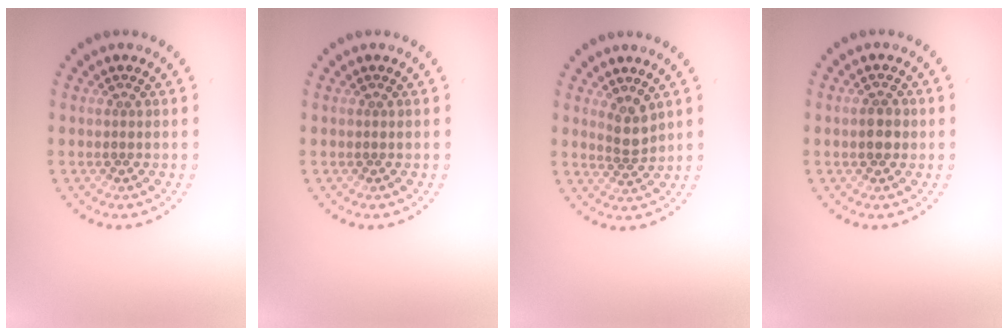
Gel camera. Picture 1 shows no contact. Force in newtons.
{"total": 0.0}
{"total": 2.1, "press": 1.7, "slide": 1.2}
{"total": 1.9, "press": 1.9, "slide": 0.2}